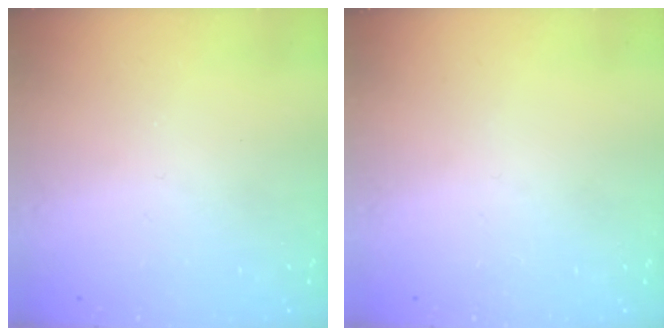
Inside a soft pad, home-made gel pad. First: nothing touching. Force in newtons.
{"total": 0.0}